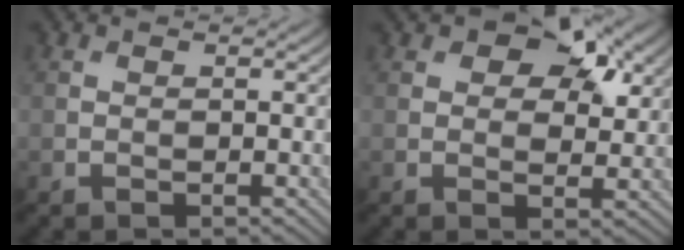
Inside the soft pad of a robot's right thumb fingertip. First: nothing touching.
{"total": 8.5, "force": [4.5, 4.7, 5.4], "torque": [-0.083, 0.005, 0.066]}